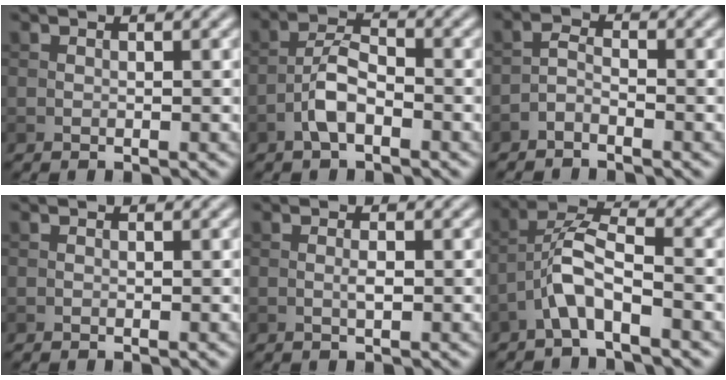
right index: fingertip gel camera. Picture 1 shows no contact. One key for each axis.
{"total": 3.2, "fx": -1.5, "fy": 1.2, "fz": 2.5, "tx": -0.049, "ty": 0.010, "tz": -0.036}
{"total": 1.6, "fx": -1.3, "fy": 0.5, "fz": 0.8, "tx": -0.014, "ty": 0.005, "tz": -0.031}
{"total": 0.0}
{"total": 0.9, "fx": 0.0, "fy": 0.1, "fz": 0.9, "tx": -0.018, "ty": -0.001, "tz": -0.001}
{"total": 4.2, "fx": -2.2, "fy": 1.0, "fz": 3.4, "tx": -0.071, "ty": 0.017, "tz": -0.047}